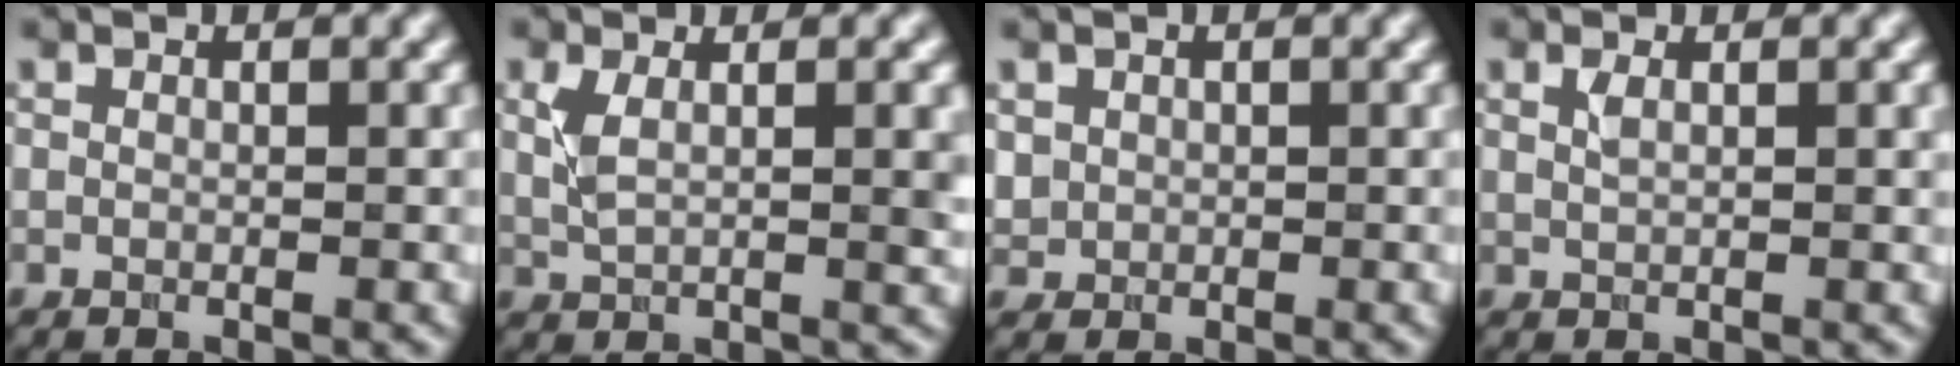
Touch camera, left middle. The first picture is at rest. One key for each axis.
{"total": 3.9, "fx": 0.9, "fy": 1.4, "fz": 3.5, "tx": -0.070, "ty": -0.002, "tz": 0.019}
{"total": 1.1, "fx": 0.3, "fy": 1.1, "fz": 0.2, "tx": -0.001, "ty": -0.004, "tz": 0.009}
{"total": 1.6, "fx": 0.6, "fy": 0.6, "fz": 1.4, "tx": -0.023, "ty": 0.002, "tz": 0.012}